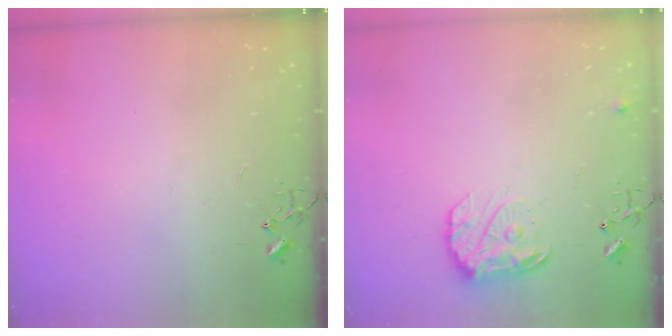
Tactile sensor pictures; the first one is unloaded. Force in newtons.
{"total": 12.7, "press": 12.6, "slide": 0.7}